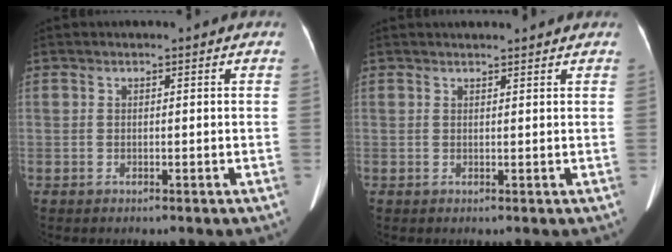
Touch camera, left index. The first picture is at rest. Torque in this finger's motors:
{"motor_torque": [-0.37, -0.34, 0.02, 0.01]}